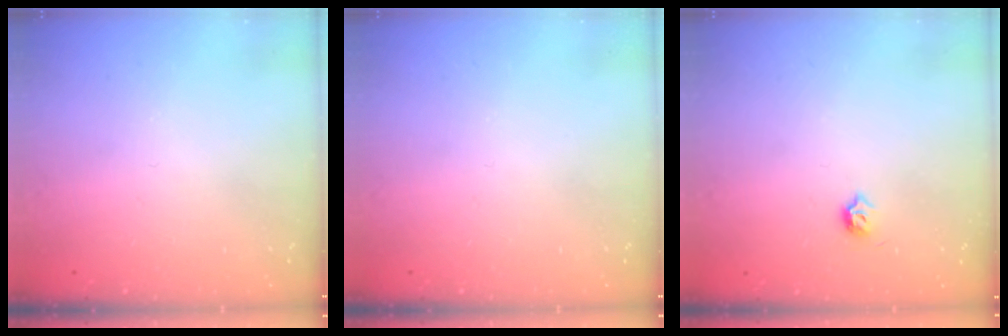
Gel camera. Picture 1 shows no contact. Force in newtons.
{"total": 0.0}
{"total": 3.5, "press": 3.5, "slide": 0.6}